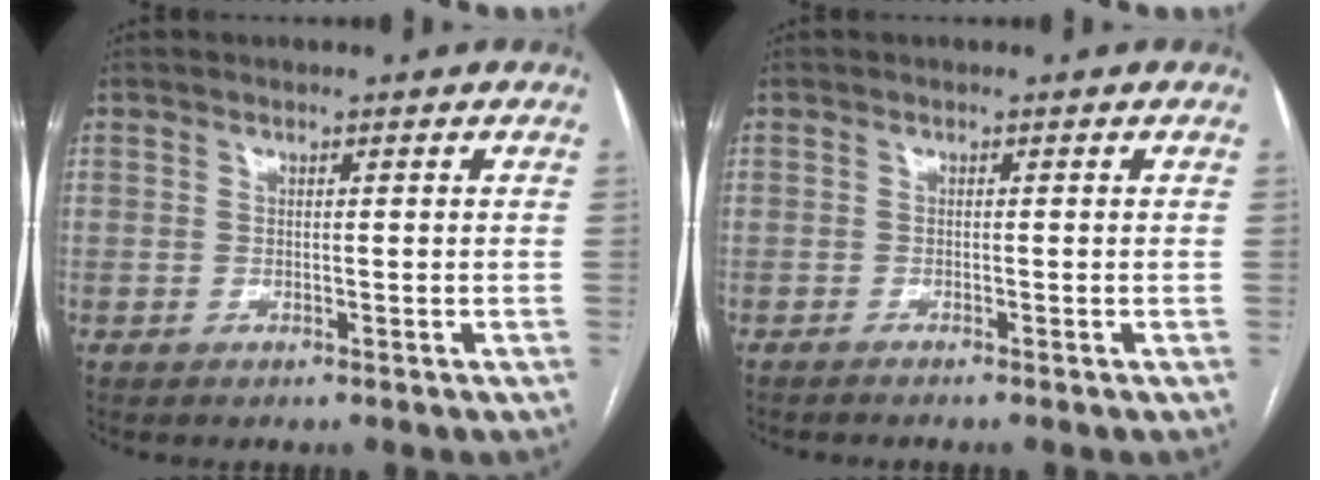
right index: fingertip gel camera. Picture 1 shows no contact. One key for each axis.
{"total": 1.4, "fx": -1.3, "fy": -0.3, "fz": 0.6, "tx": -0.005, "ty": 0.002, "tz": -0.017}